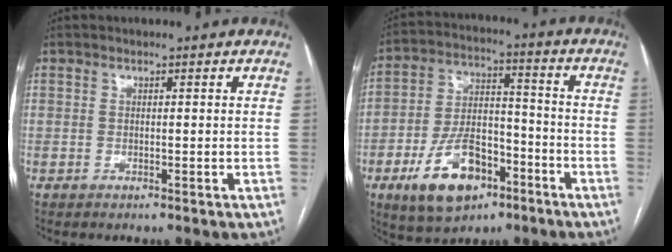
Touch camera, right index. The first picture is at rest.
{"total": 13.4, "force": [-7.0, 6.9, 9.1], "torque": [-0.177, 0.012, -0.116]}